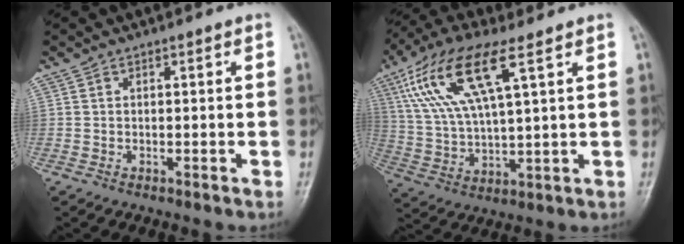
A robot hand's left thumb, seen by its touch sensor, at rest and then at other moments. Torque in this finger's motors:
{"motor_torque": [0.21, 0.36, 1.39, -1.39, 0.49]}